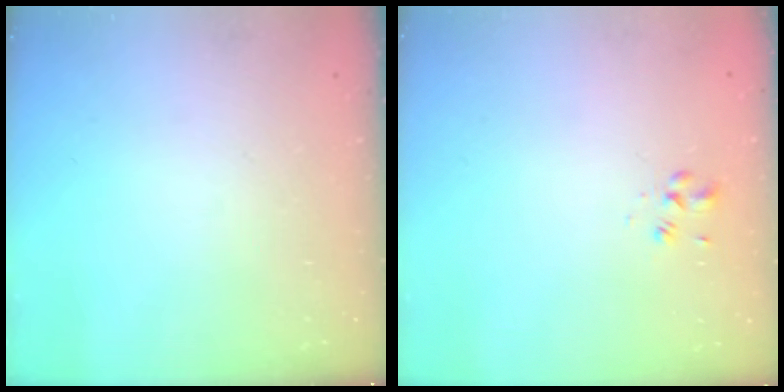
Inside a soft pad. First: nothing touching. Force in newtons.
{"total": 2.6, "press": 2.4, "slide": 1.0}